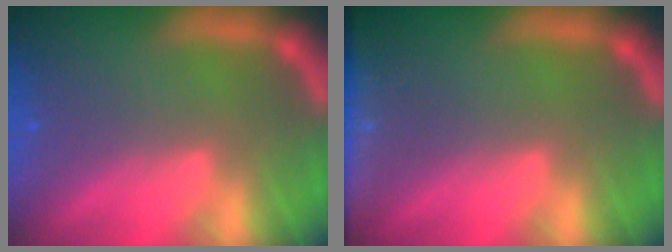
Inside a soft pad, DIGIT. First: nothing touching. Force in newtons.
{"total": 6.0}